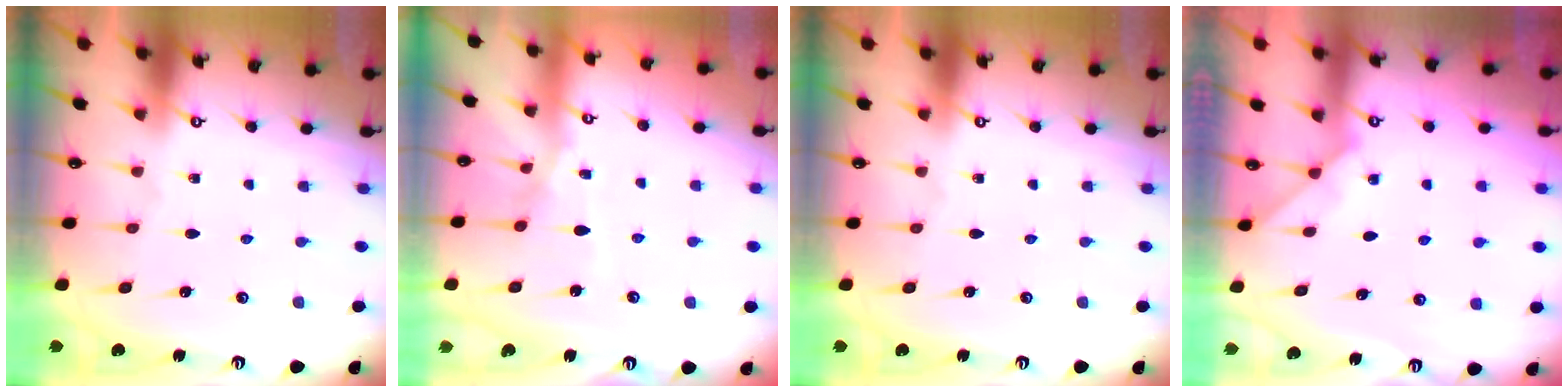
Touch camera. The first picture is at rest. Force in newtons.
{"total": 7.1, "press": 7.0, "slide": 0.4}
{"total": 0.0}
{"total": 2.4, "press": 2.3, "slide": 0.4}